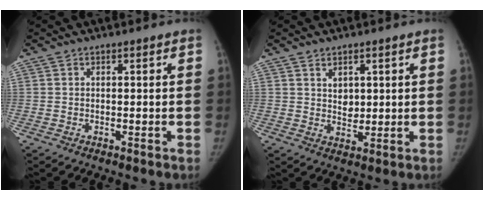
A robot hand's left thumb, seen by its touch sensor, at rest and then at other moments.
{"total": 3.7, "force": [1.7, 2.6, 2.0], "torque": [-0.018, -0.016, 0.036]}